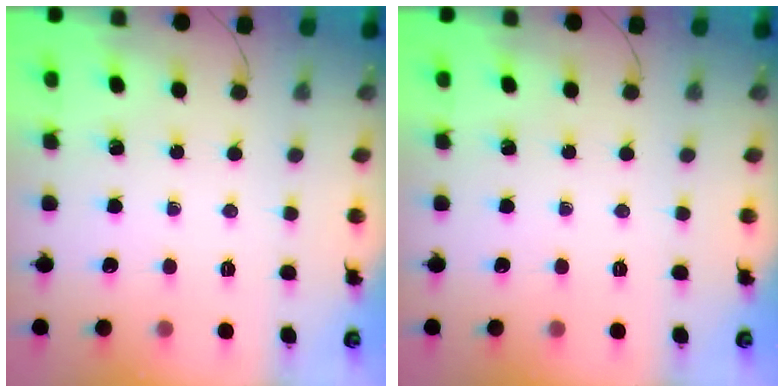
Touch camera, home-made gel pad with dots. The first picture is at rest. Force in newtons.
{"total": 0.0}